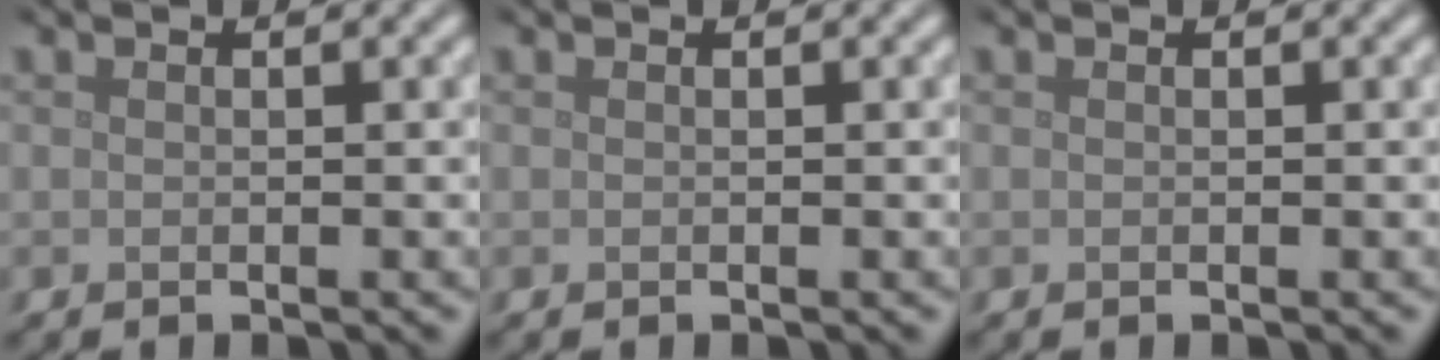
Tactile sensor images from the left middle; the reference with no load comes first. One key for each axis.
{"total": 0.0}
{"total": 0.0}